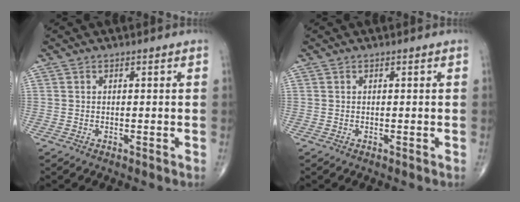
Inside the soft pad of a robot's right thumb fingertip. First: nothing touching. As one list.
[{"total": 0.0}]